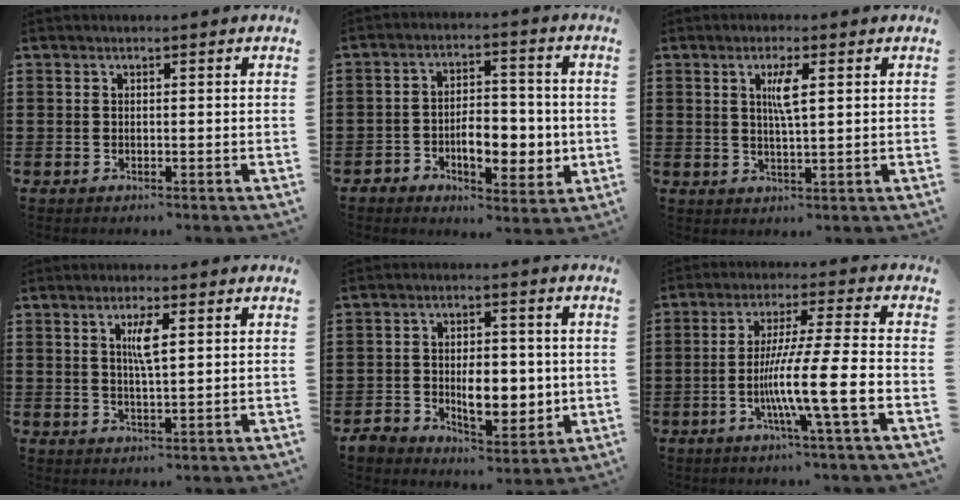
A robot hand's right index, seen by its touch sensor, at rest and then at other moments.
{"total": 7.0, "force": [-2.1, 4.4, 5.1], "torque": [-0.076, 0.006, -0.040]}
{"total": 3.5, "force": [1.1, 0.6, 3.3], "torque": [-0.068, 0.005, 0.015]}
{"total": 3.8, "force": [1.1, 0.8, 3.5], "torque": [-0.072, 0.007, 0.016]}
{"total": 7.3, "force": [-1.2, 5.1, 5.1], "torque": [-0.081, 0.007, -0.020]}
{"total": 11.2, "force": [-3.7, 0.0, 10.6], "torque": [-0.197, -0.010, -0.071]}